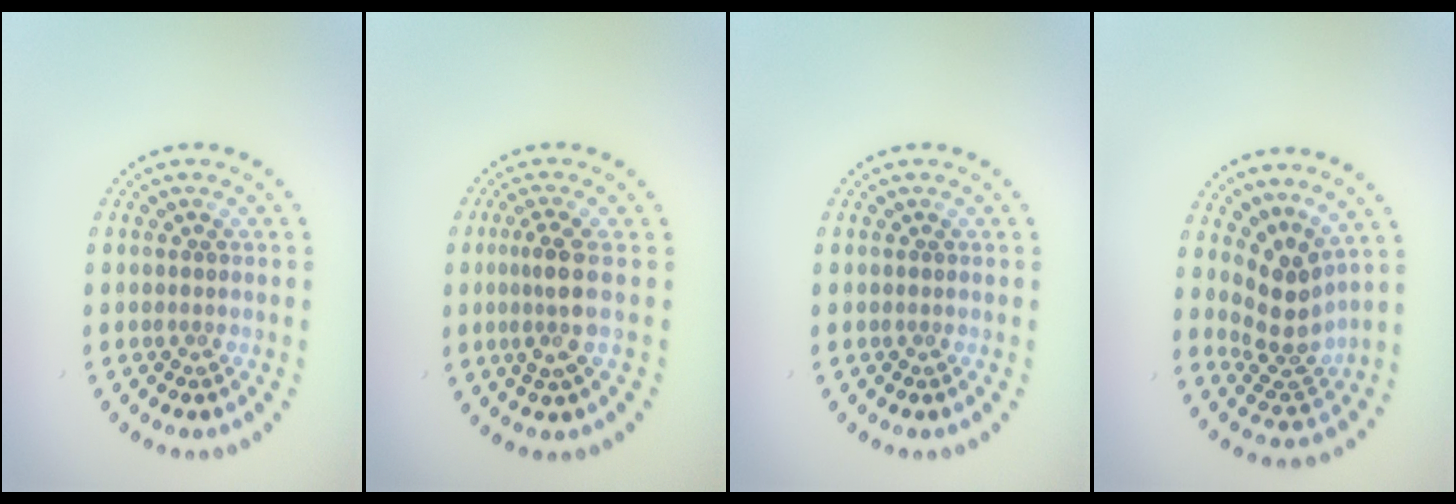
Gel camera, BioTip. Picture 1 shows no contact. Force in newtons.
{"total": 2.8, "press": 2.4, "slide": 1.5}
{"total": 0.0}
{"total": 3.6, "press": 2.6, "slide": 2.4}